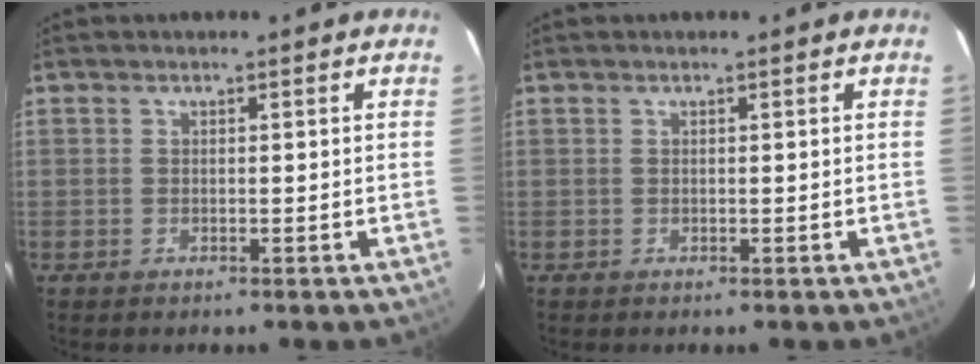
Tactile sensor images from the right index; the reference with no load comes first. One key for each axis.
{"total": 0.0}